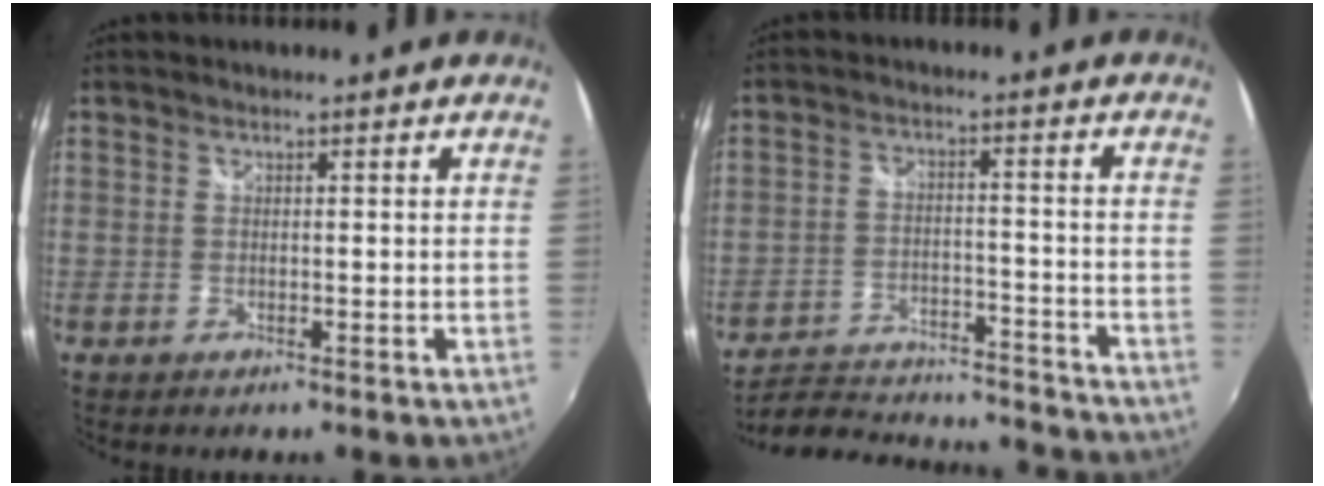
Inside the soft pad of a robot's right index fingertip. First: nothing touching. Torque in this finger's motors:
{"motor_torque": [0.00, 0.00, 0.10, 0.02]}